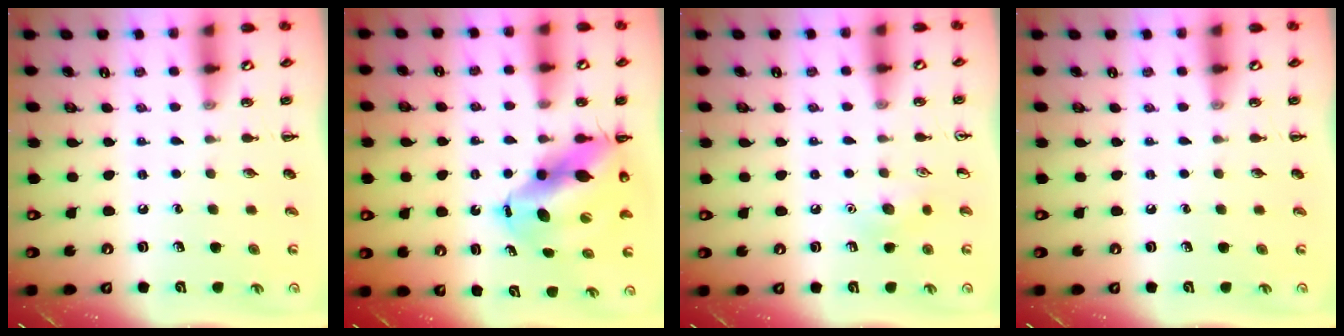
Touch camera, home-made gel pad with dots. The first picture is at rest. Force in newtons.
{"total": 12.7, "press": 12.3, "slide": 3.1}
{"total": 8.1, "press": 7.8, "slide": 2.0}
{"total": 0.0}